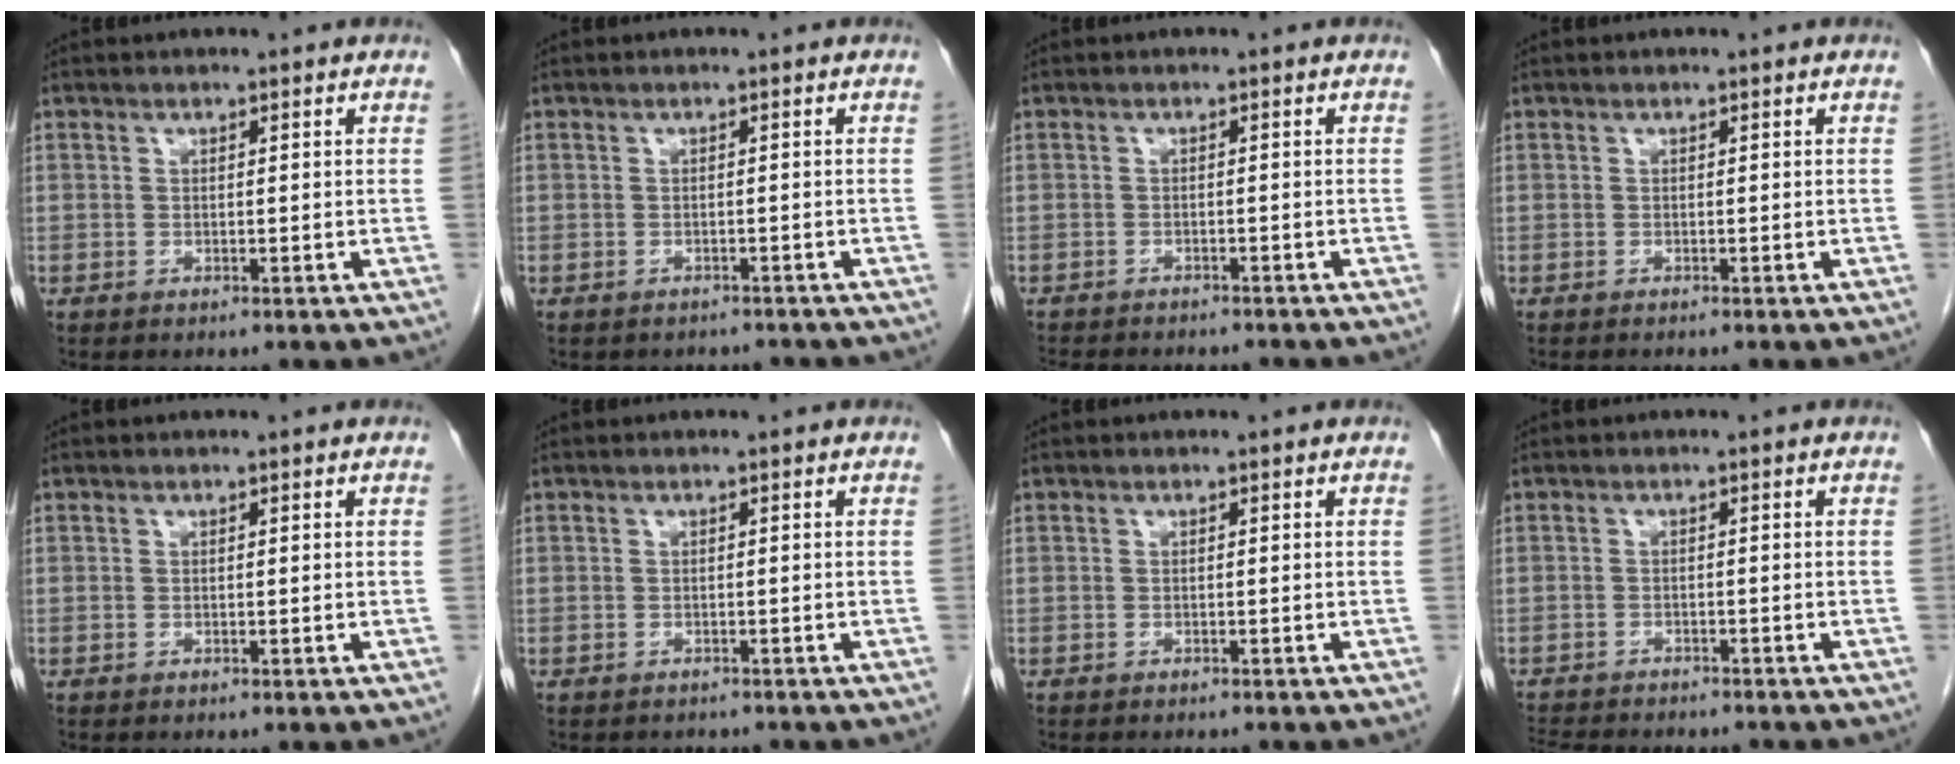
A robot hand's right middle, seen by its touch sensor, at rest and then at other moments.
{"total": 3.4, "force": [-3.0, 1.5, 0.2], "torque": [-0.004, 0.002, -0.036]}
{"total": 10.0, "force": [-9.0, 2.4, 3.7], "torque": [-0.065, -0.009, -0.116]}
{"total": 0.7, "force": [-0.7, -0.1, 0.2], "torque": [-0.006, 0.000, -0.011]}
{"total": 0.0}
{"total": 1.5, "force": [-1.4, 0.6, -0.2], "torque": [-0.002, -0.002, -0.022]}
{"total": 1.6, "force": [-1.5, 0.2, 0.6], "torque": [-0.012, -0.003, -0.017]}
{"total": 11.1, "force": [-10.0, 2.4, 4.2], "torque": [-0.080, -0.008, -0.136]}